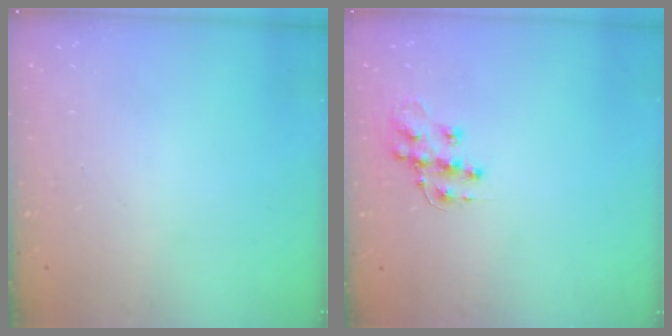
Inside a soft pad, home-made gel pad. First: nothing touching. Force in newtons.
{"total": 10.7, "press": 10.7, "slide": 0.7}